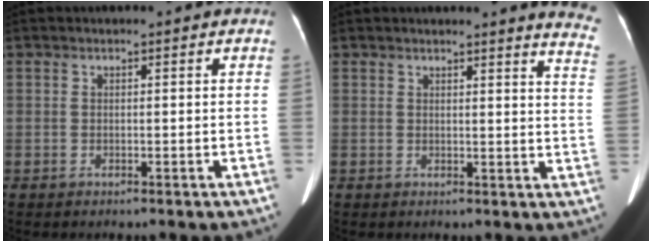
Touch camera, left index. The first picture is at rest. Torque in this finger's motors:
{"motor_torque": [-0.01, -0.31, 0.00, 0.06]}